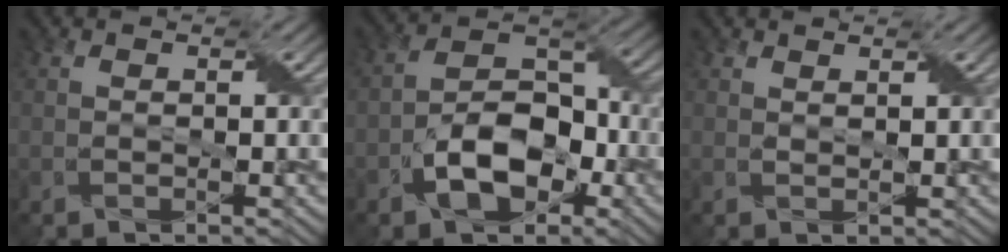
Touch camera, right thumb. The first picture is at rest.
{"total": 8.7, "force": [-4.1, 5.2, 5.7], "torque": [-0.094, 0.005, -0.079]}
{"total": 1.0, "force": [0.9, 0.0, -0.3], "torque": [0.002, -0.005, 0.014]}